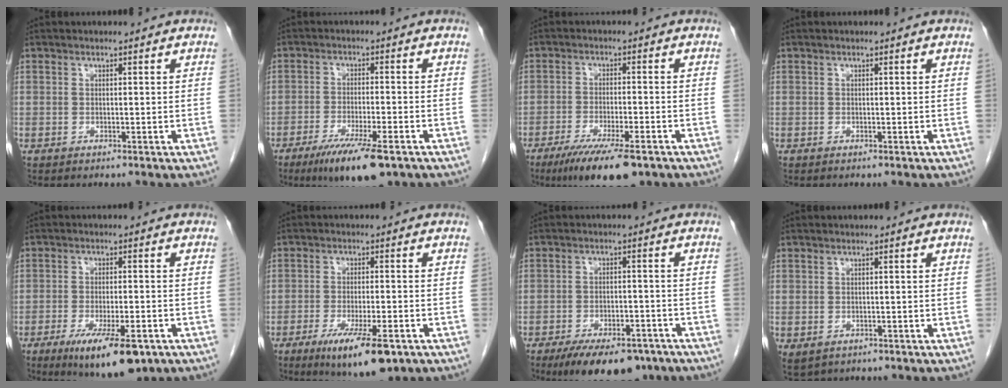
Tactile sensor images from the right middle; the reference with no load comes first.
{"total": 10.2, "force": [-6.6, 1.6, 7.6], "torque": [-0.128, -0.023, -0.104]}
{"total": 11.2, "force": [-7.6, 2.2, 7.9], "torque": [-0.128, -0.023, -0.119]}
{"total": 0.0}
{"total": 11.2, "force": [-6.5, 2.9, 8.7], "torque": [-0.138, -0.020, -0.096]}
{"total": 10.3, "force": [-5.9, 2.1, 8.2], "torque": [-0.134, -0.021, -0.086]}
{"total": 12.8, "force": [-9.5, 5.2, 6.8], "torque": [-0.100, -0.004, -0.140]}
{"total": 3.1, "force": [-1.5, 2.3, 1.4], "torque": [-0.019, -0.004, -0.013]}